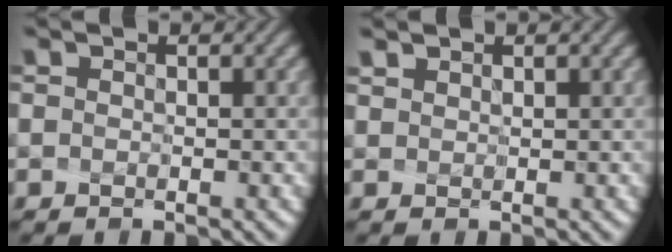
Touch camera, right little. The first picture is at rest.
{"total": 0.8, "force": [0.8, 0.3, 0.1], "torque": [-0.008, 0.012, 0.015]}